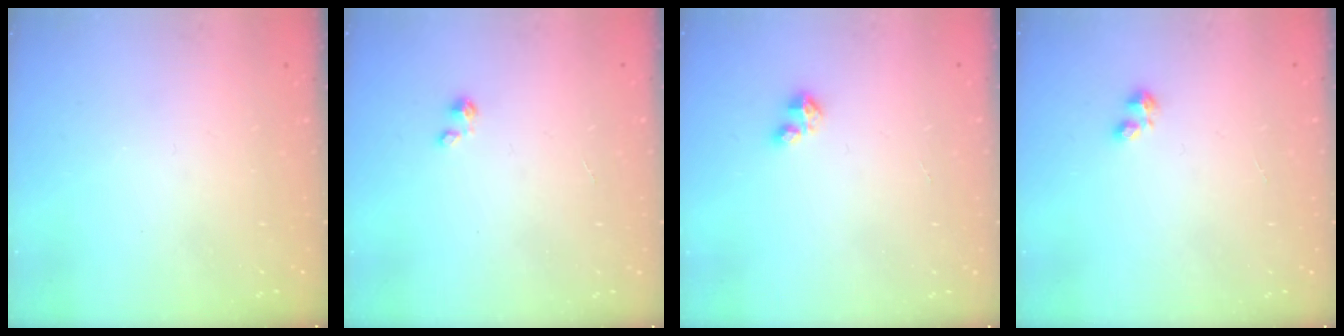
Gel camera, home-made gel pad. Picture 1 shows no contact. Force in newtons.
{"total": 0.0}
{"total": 2.1, "press": 2.1, "slide": 0.2}
{"total": 2.2, "press": 2.2, "slide": 0.4}